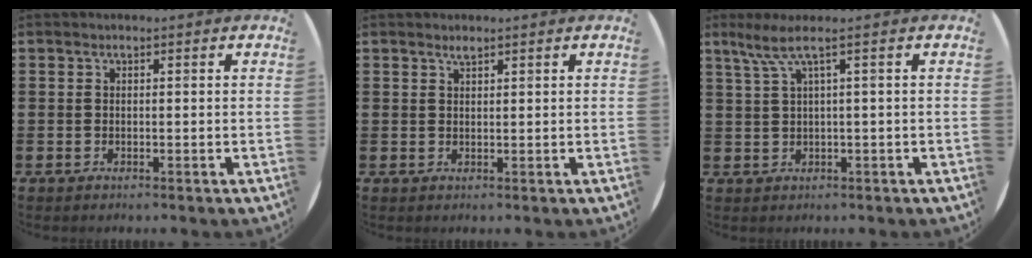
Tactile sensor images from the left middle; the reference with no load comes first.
{"total": 0.8, "force": [0.8, 0.1, 0.2], "torque": [-0.005, -0.001, 0.015]}
{"total": 3.5, "force": [1.2, 0.0, 3.2], "torque": [-0.065, 0.000, 0.019]}